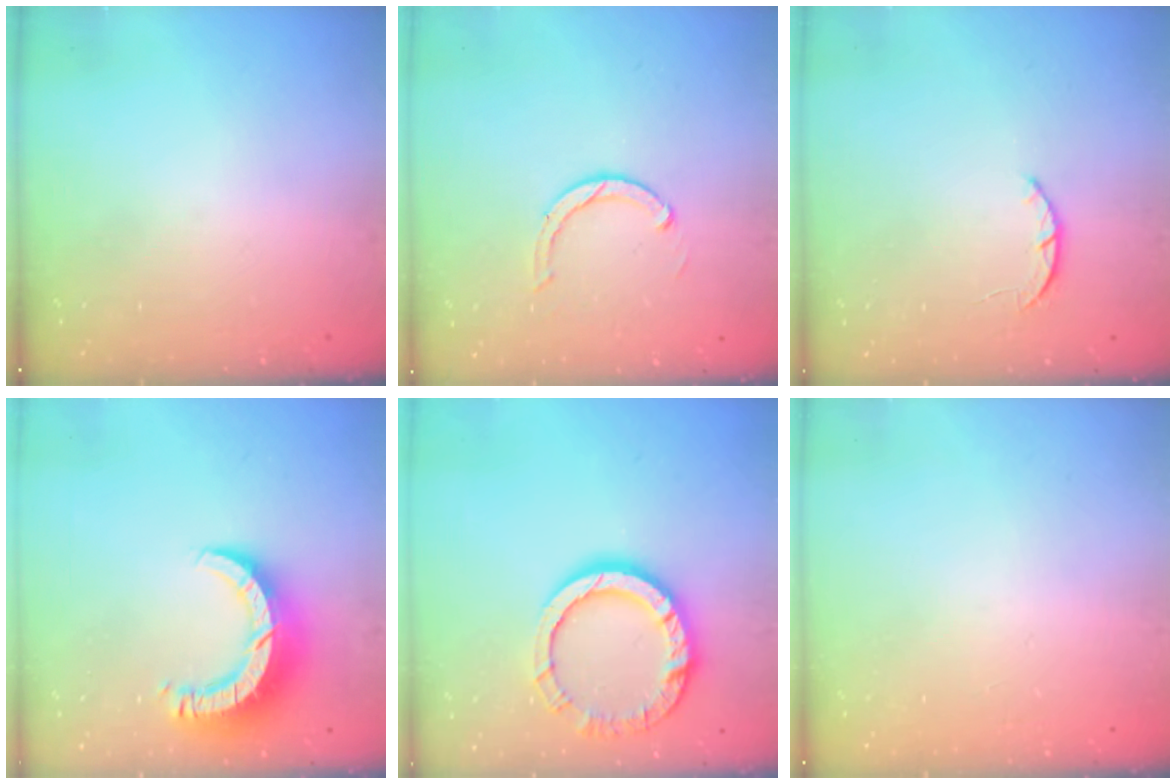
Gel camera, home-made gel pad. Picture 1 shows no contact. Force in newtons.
{"total": 2.9, "press": 2.9, "slide": 0.4}
{"total": 2.5, "press": 2.5, "slide": 0.5}
{"total": 11.0, "press": 11.0, "slide": 1.0}
{"total": 13.4, "press": 13.4, "slide": 1.4}
{"total": 2.5, "press": 2.5, "slide": 0.2}